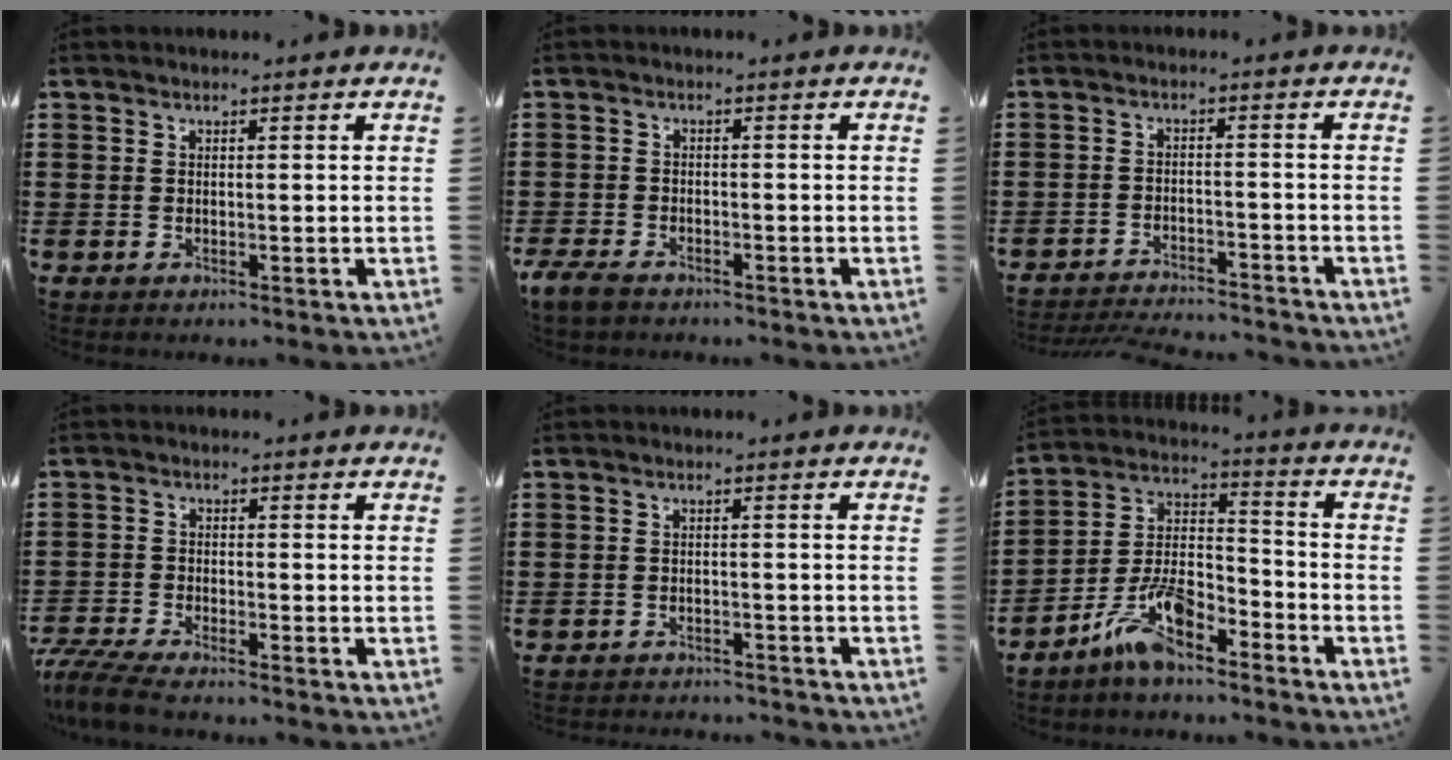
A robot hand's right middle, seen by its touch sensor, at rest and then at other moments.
{"total": 2.5, "force": [-2.0, 0.9, 1.1], "torque": [-0.043, -0.003, -0.047]}
{"total": 3.2, "force": [-3.2, 0.1, 0.2], "torque": [-0.008, 0.002, -0.069]}
{"total": 4.6, "force": [-4.3, 0.2, 1.6], "torque": [-0.054, -0.016, -0.092]}
{"total": 1.9, "force": [-1.9, 0.1, 0.0], "torque": [-0.005, 0.000, -0.041]}
{"total": 11.0, "force": [-8.3, 3.3, 6.5], "torque": [-0.139, 0.015, -0.159]}